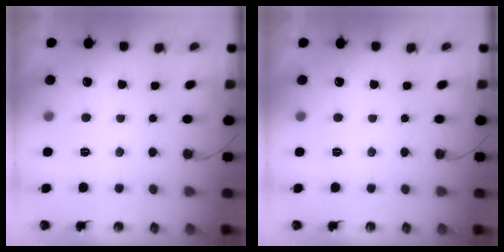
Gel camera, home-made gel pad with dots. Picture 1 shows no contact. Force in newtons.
{"total": 0.0}